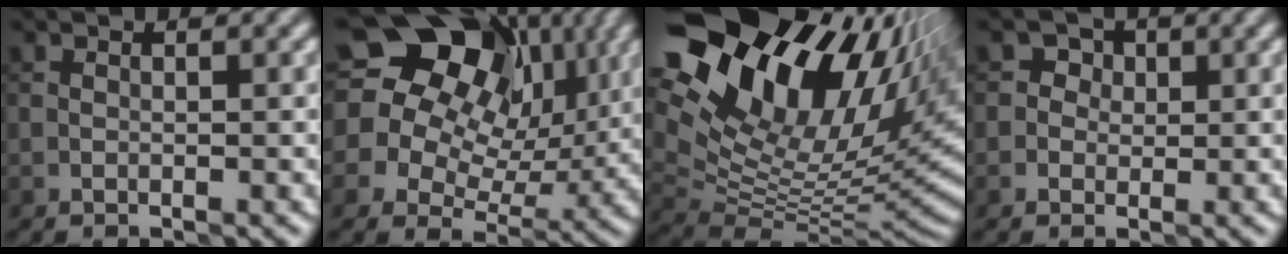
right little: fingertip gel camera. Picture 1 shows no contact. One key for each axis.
{"total": 14.6, "fx": 6.6, "fy": 10.7, "fz": 7.6, "tx": -0.131, "ty": 0.052, "tz": 0.098}
{"total": 18.6, "fx": 10.6, "fy": 9.6, "fz": 11.8, "tx": -0.218, "ty": 0.043, "tz": 0.196}
{"total": 1.9, "fx": 0.1, "fy": 1.8, "fz": 0.6, "tx": 0.004, "ty": 0.010, "tz": -0.006}